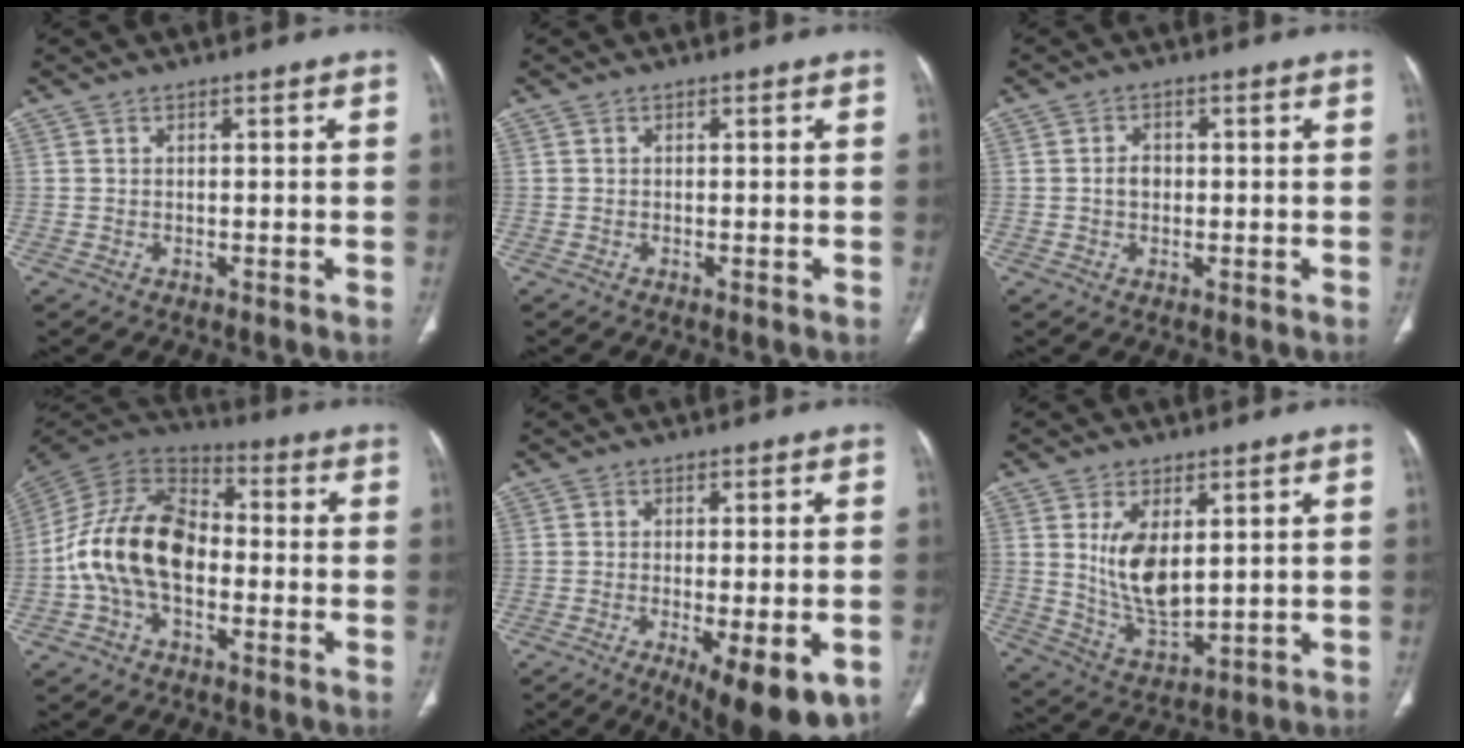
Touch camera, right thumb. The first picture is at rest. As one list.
[{"total": 0.0}, {"total": 2.5, "force": [-0.1, 1.9, 1.5], "torque": [-0.020, 0.007, -0.005]}, {"total": 17.2, "force": [-2.9, 10.9, 12.9], "torque": [-0.240, 0.043, -0.059]}, {"total": 13.6, "force": [-6.0, 4.6, 11.3], "torque": [-0.137, -0.008, -0.077]}, {"total": 10.1, "force": [2.4, 5.2, 8.4], "torque": [-0.146, -0.026, 0.061]}]